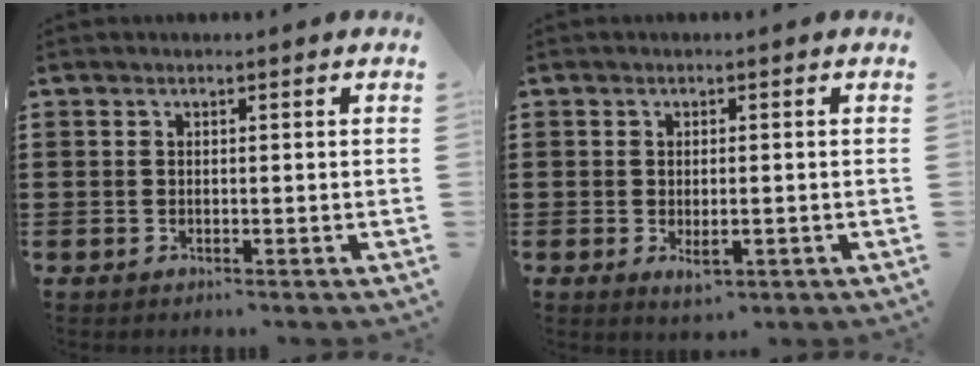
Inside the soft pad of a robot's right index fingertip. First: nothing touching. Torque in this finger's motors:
{"motor_torque": [0.73, -0.17, 0.23, 0.02]}